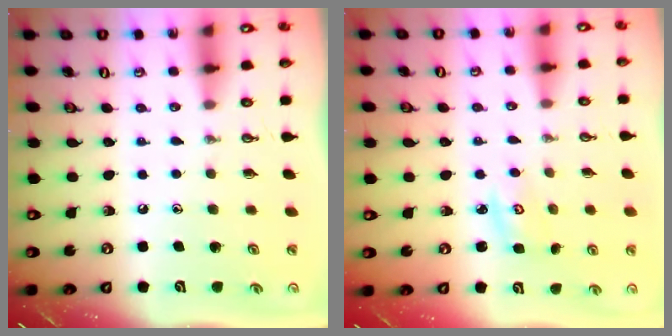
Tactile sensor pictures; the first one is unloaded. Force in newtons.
{"total": 3.6, "press": 3.5, "slide": 0.3}